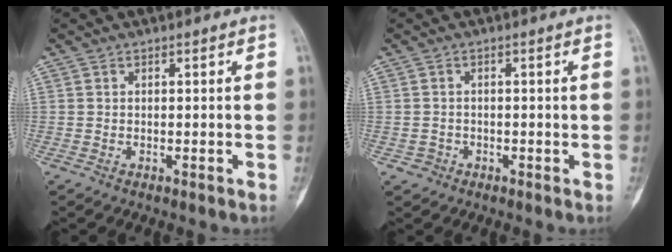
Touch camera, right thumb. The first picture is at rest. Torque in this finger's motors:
{"motor_torque": [0.21, 0.01, 0.20, 0.02, -0.01]}